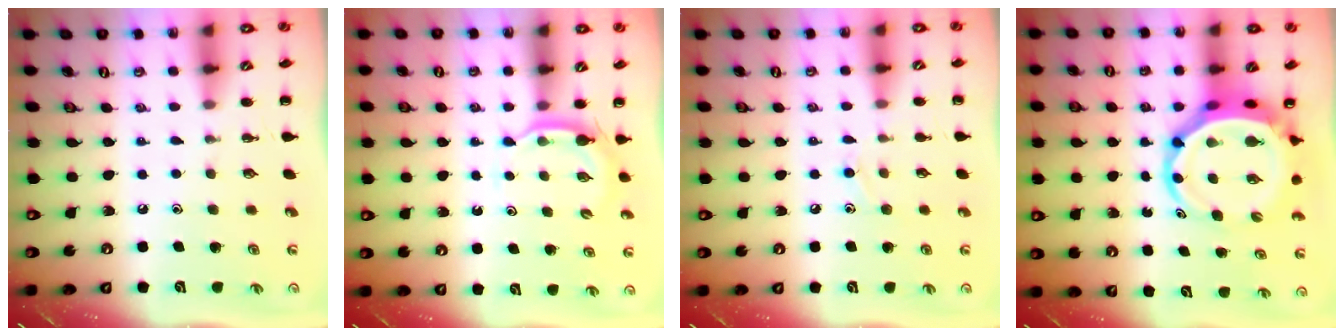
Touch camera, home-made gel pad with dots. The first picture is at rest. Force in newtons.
{"total": 2.9, "press": 2.8, "slide": 0.7}
{"total": 7.6, "press": 7.3, "slide": 2.3}
{"total": 8.3, "press": 8.0, "slide": 2.3}